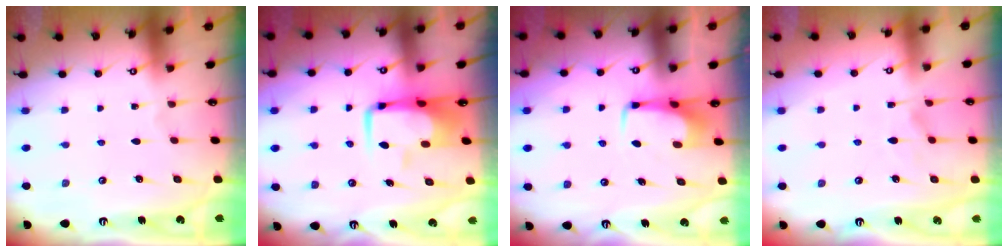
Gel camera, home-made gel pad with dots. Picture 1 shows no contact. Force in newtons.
{"total": 7.7, "press": 7.5, "slide": 1.7}
{"total": 3.2, "press": 3.2, "slide": 0.4}
{"total": 3.0, "press": 2.8, "slide": 1.2}